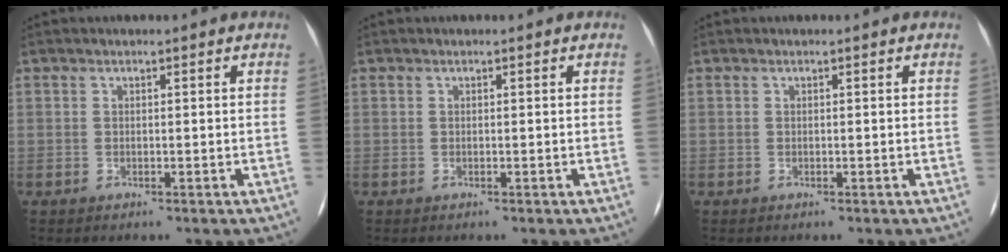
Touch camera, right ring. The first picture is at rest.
{"total": 0.0}
{"total": 0.0}